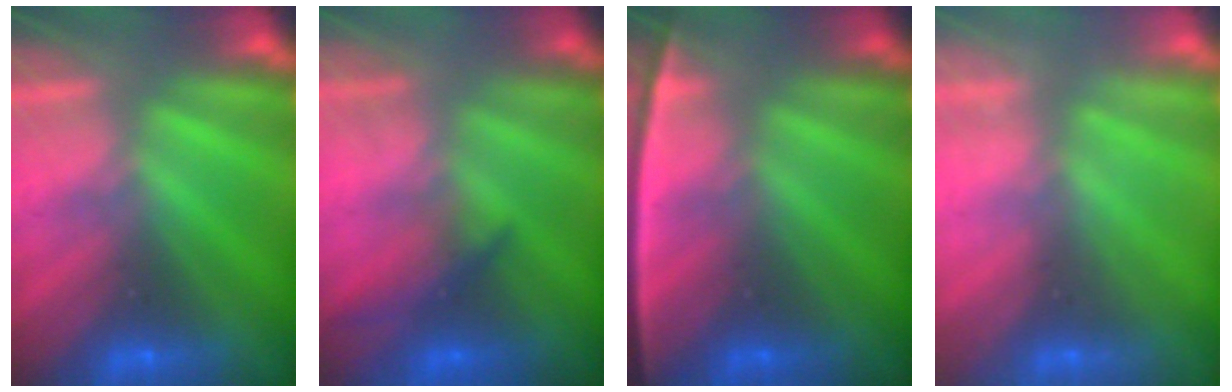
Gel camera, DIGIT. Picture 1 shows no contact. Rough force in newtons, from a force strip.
{"total": 1.9}
{"total": 2.4}
{"total": 2.2}